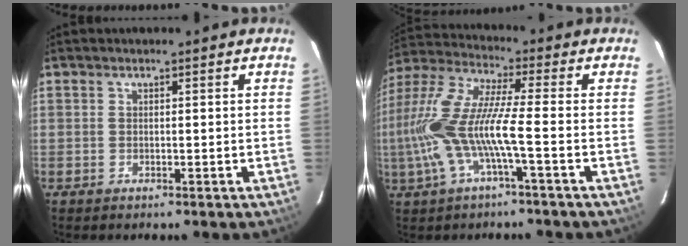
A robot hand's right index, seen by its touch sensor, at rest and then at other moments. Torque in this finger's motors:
{"motor_torque": [1.41, -0.73, 1.05, 0.21]}